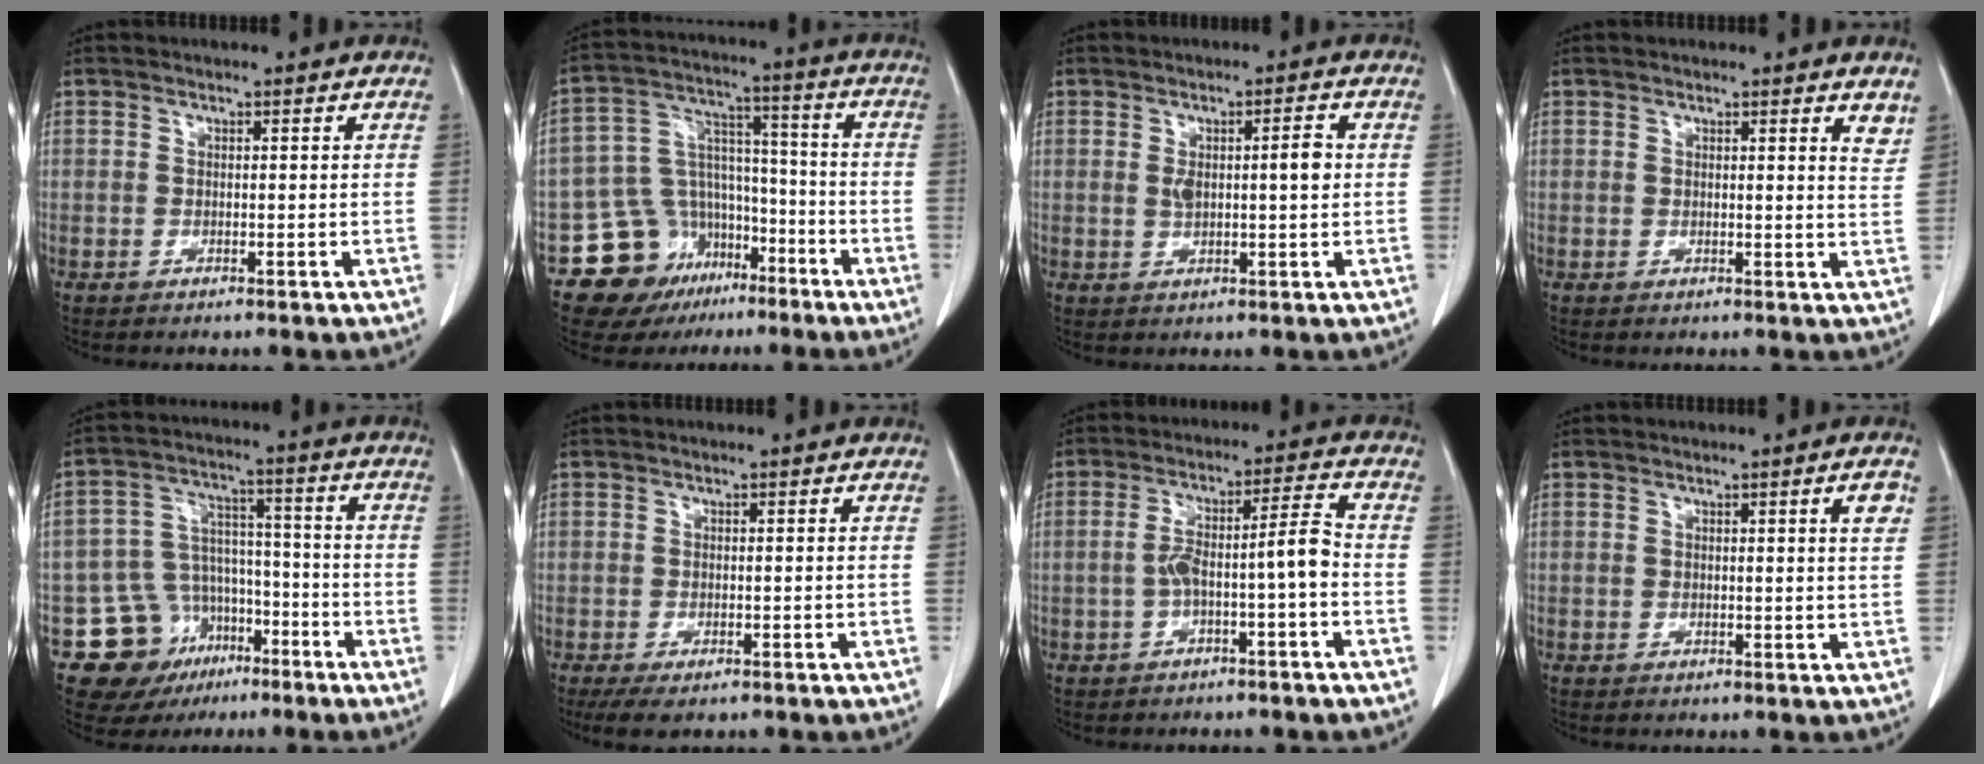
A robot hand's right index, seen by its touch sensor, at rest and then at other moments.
{"total": 13.8, "force": [-8.1, 10.5, 3.9], "torque": [-0.063, 0.073, -0.122]}
{"total": 4.7, "force": [0.6, 1.1, 4.5], "torque": [-0.076, 0.011, 0.013]}
{"total": 3.0, "force": [2.7, 0.4, 1.3], "torque": [-0.015, -0.019, 0.017]}
{"total": 12.9, "force": [-7.1, 10.1, 3.6], "torque": [-0.059, 0.054, -0.102]}
{"total": 3.1, "force": [-2.0, 1.6, 1.9], "torque": [-0.036, -0.007, -0.026]}
{"total": 6.6, "force": [-1.9, 0.2, 6.3], "torque": [-0.114, 0.031, -0.027]}
{"total": 2.3, "force": [1.0, -0.2, 2.1], "torque": [-0.028, -0.003, 0.012]}